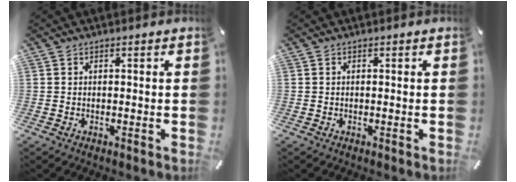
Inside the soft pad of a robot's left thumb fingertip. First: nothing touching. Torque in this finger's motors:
{"motor_torque": [0.00, 0.00, -0.01, 0.03, 0.00]}